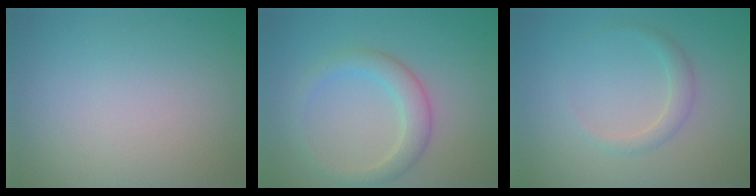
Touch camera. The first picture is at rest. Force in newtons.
{"total": 3.0, "press": 3.0, "slide": 0.2}
{"total": 1.5, "press": 1.5, "slide": 0.1}